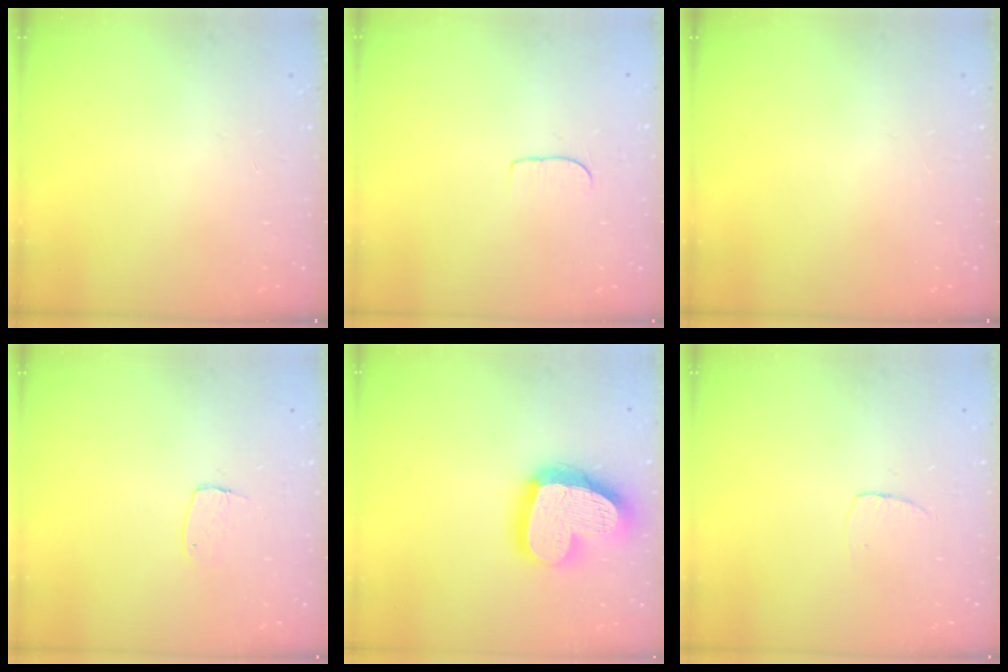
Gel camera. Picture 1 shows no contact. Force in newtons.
{"total": 5.0, "press": 4.9, "slide": 0.4}
{"total": 0.0}
{"total": 5.2, "press": 5.2, "slide": 0.3}
{"total": 21.6, "press": 21.5, "slide": 1.9}
{"total": 3.5, "press": 3.5, "slide": 0.3}